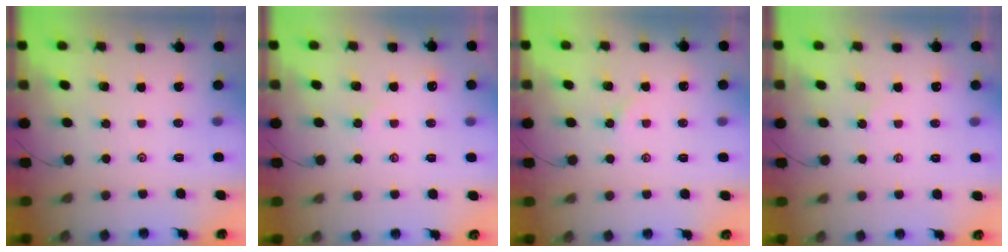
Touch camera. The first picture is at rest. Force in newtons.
{"total": 3.2, "press": 3.1, "slide": 0.6}
{"total": 1.7, "press": 1.6, "slide": 0.4}
{"total": 2.3, "press": 2.3, "slide": 0.3}